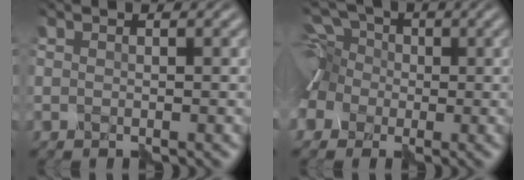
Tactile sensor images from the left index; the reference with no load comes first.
{"total": 9.9, "force": [1.0, 8.0, 5.8], "torque": [-0.136, 0.038, -0.045]}